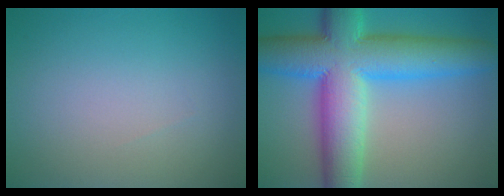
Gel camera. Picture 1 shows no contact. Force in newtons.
{"total": 12.9, "press": 12.9, "slide": 0.3}